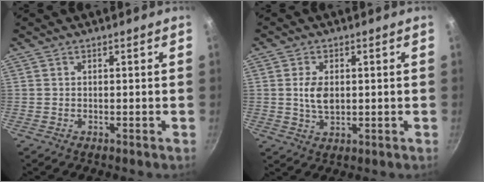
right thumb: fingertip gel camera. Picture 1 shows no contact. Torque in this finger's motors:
{"motor_torque": [1.07, 0.83, 0.44, -0.61, 0.02]}